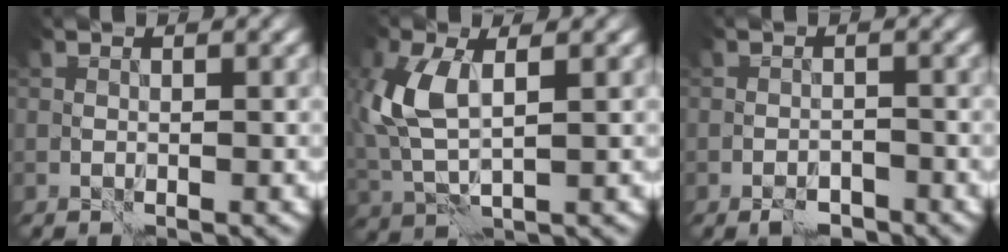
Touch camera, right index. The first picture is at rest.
{"total": 5.9, "force": [1.5, 2.7, 5.0], "torque": [-0.128, 0.005, 0.029]}
{"total": 1.9, "force": [-1.5, 0.7, 0.9], "torque": [-0.010, -0.001, -0.027]}